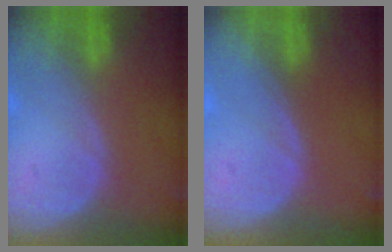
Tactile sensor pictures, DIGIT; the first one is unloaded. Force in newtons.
{"total": 0.0}